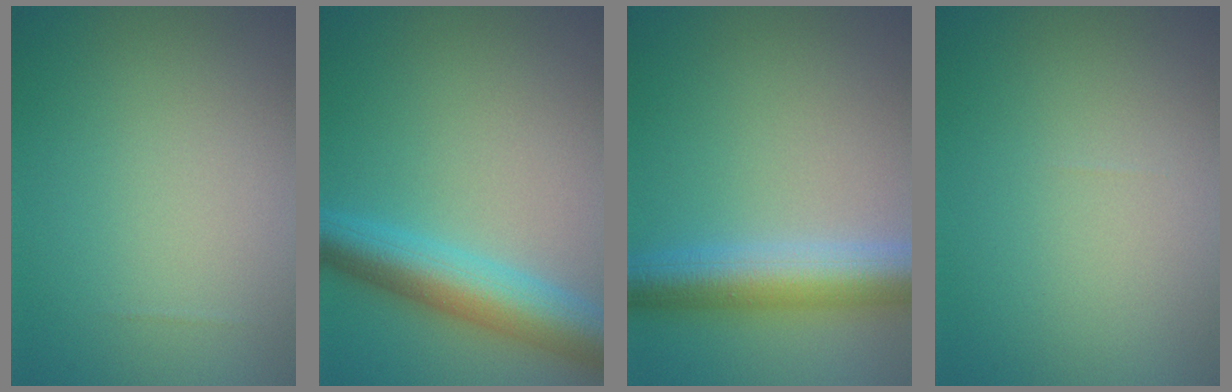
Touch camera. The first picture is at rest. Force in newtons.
{"total": 6.8, "press": 6.8, "slide": 0.1}
{"total": 6.8, "press": 6.8, "slide": 0.2}
{"total": 0.0}